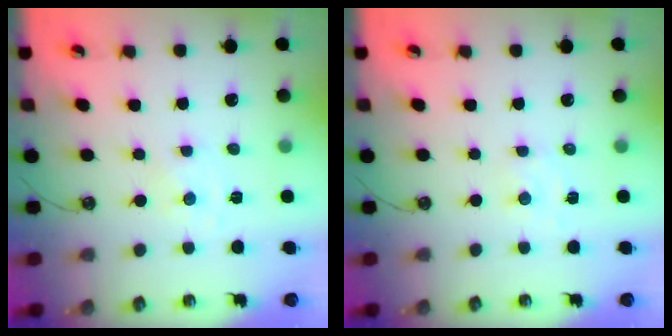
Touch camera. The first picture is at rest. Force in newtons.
{"total": 2.3, "press": 2.3, "slide": 0.4}